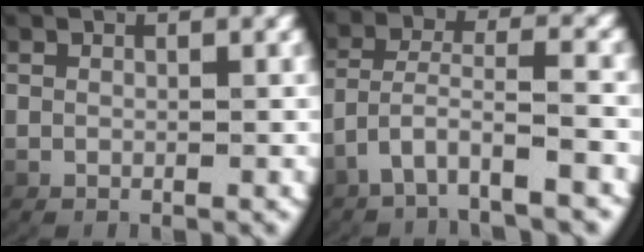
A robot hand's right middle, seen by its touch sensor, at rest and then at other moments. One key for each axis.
{"total": 3.7, "fx": -1.9, "fy": 1.0, "fz": 3.0, "tx": -0.075, "ty": -0.019, "tz": -0.020}